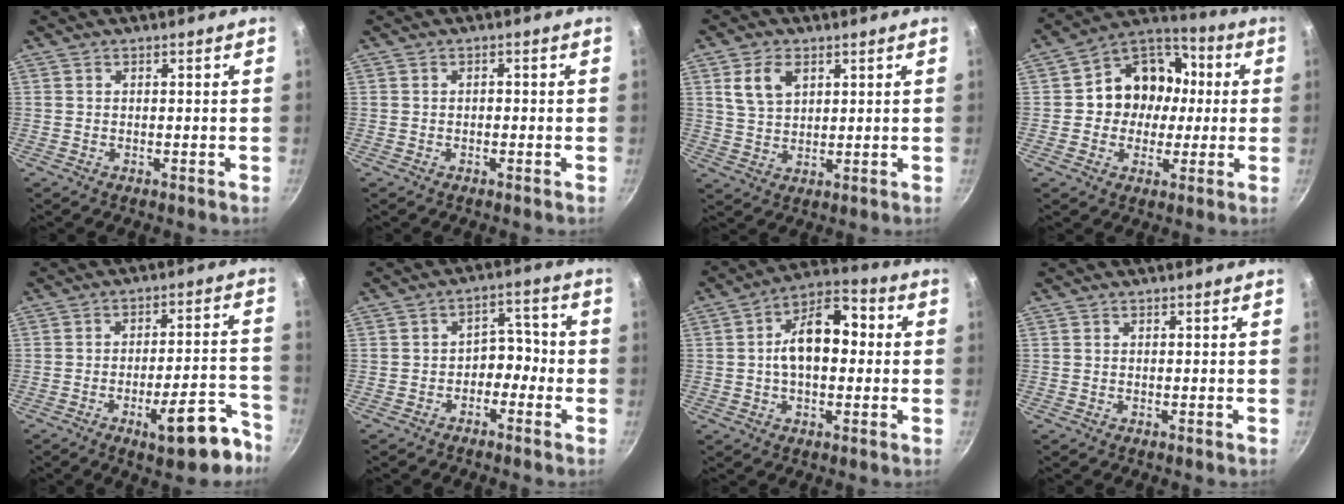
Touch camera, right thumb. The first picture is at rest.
{"total": 0.8, "force": [-0.2, 0.6, 0.5], "torque": [0.003, 0.004, -0.007]}
{"total": 6.6, "force": [2.8, 4.2, 4.3], "torque": [-0.069, -0.009, 0.059]}
{"total": 14.7, "force": [0.6, 11.8, 8.6], "torque": [-0.076, 0.029, -0.001]}
{"total": 11.9, "force": [-7.2, 3.5, 8.8], "torque": [-0.110, 0.061, -0.100]}
{"total": 5.8, "force": [-2.1, 4.1, 3.5], "torque": [-0.017, 0.039, -0.045]}
{"total": 12.8, "force": [0.8, 7.4, 10.5], "torque": [-0.153, 0.032, 0.002]}
{"total": 0.0}